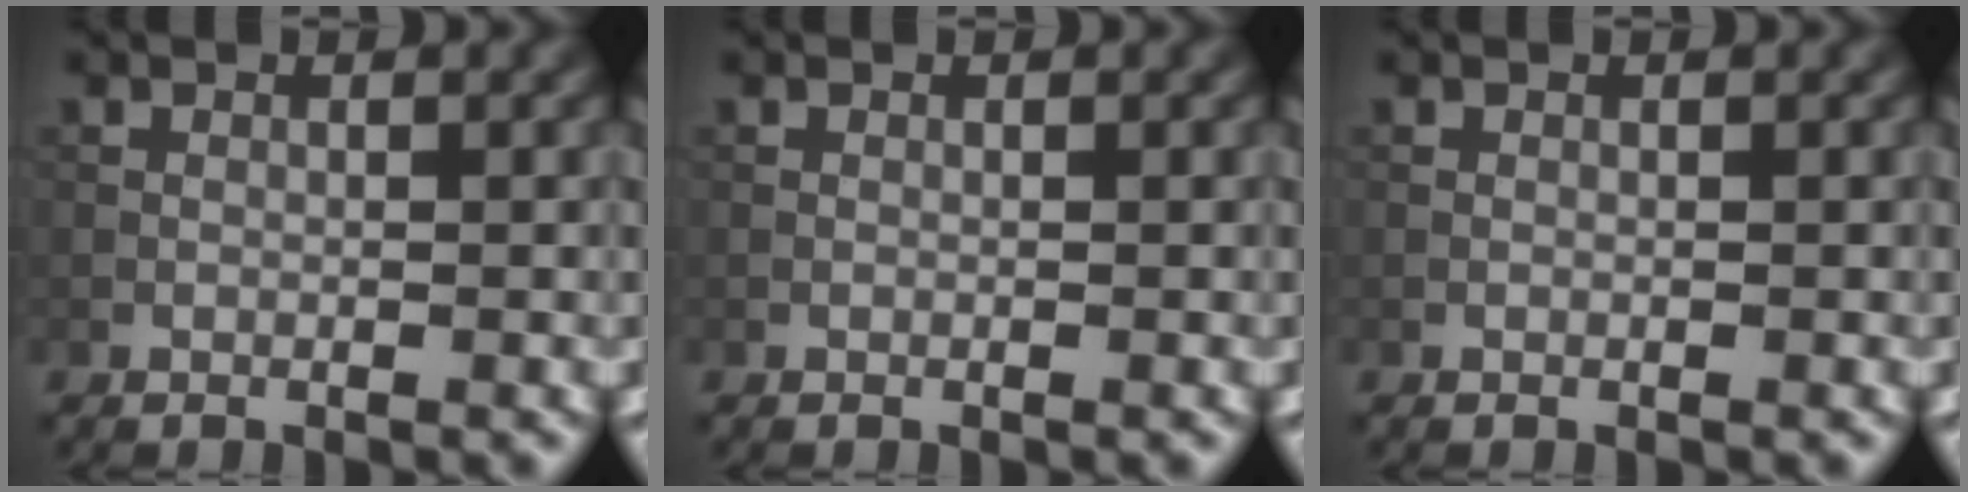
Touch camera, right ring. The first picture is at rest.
{"total": 0.0}
{"total": 0.0}